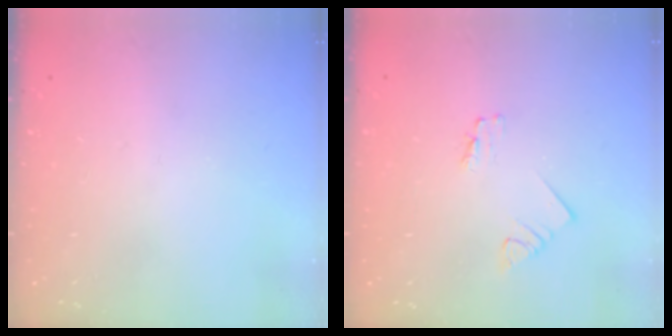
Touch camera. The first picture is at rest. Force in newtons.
{"total": 1.2, "press": 1.2, "slide": 0.0}